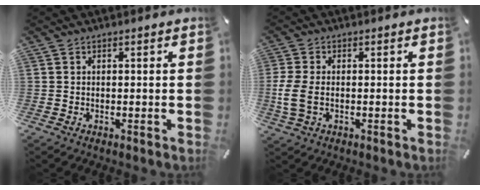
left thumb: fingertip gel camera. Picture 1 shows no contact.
{"total": 6.1, "force": [-0.8, 3.5, 4.9], "torque": [-0.117, -0.002, -0.016]}